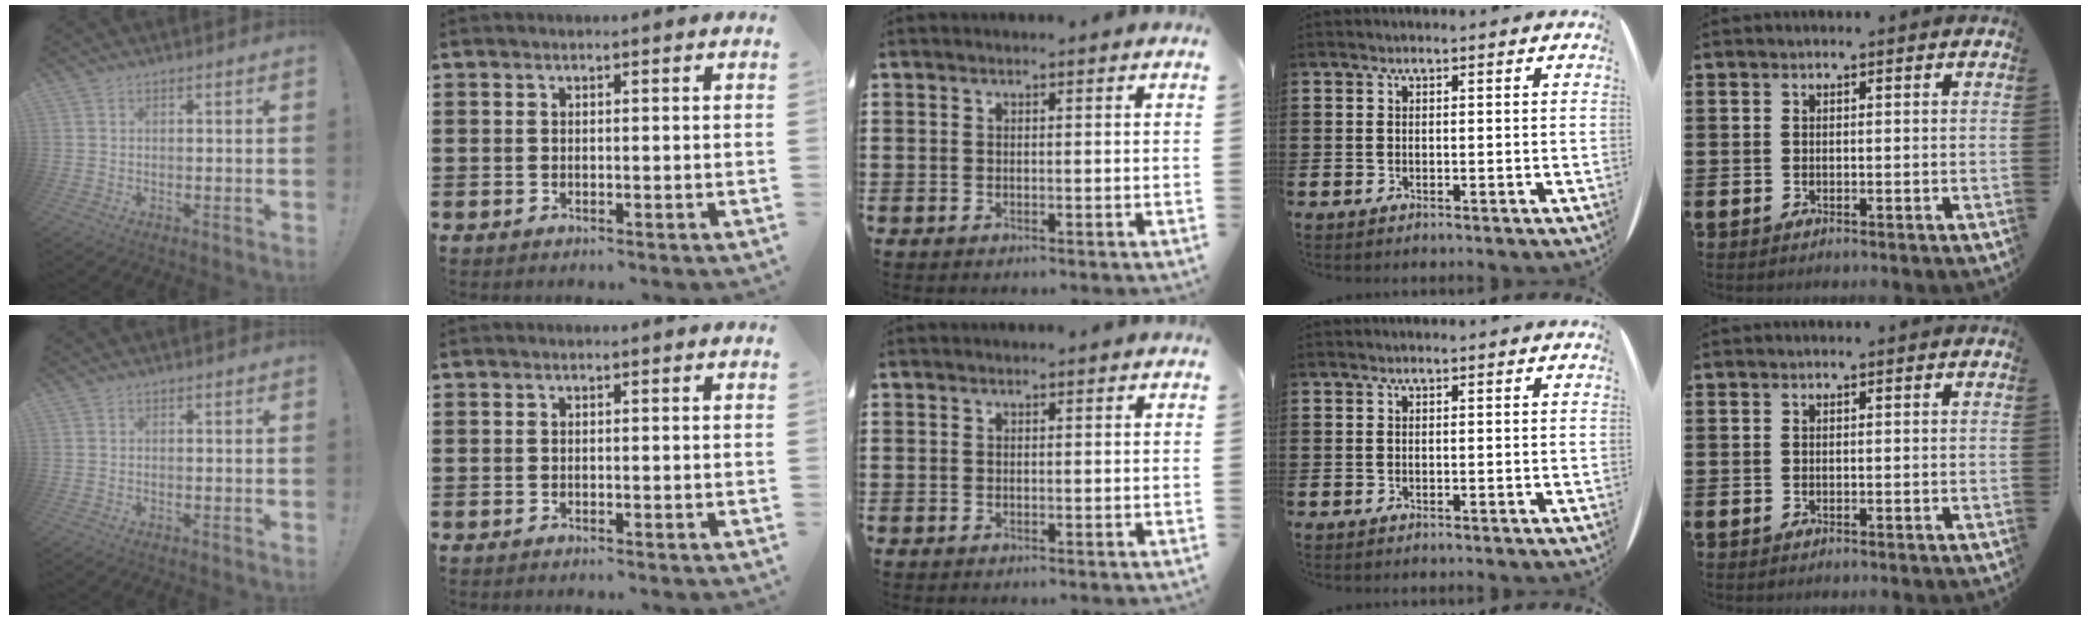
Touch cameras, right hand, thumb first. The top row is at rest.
{}